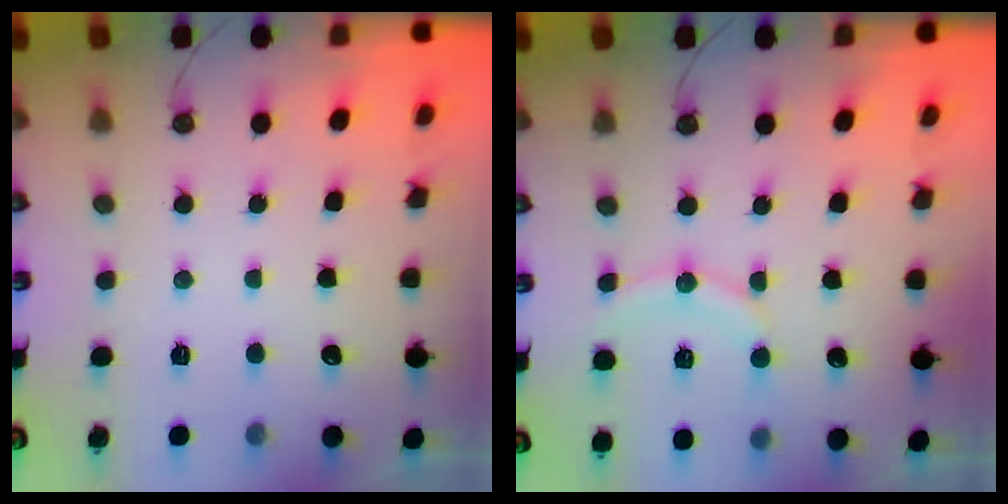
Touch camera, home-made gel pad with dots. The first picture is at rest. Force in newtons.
{"total": 9.6, "press": 9.2, "slide": 2.8}